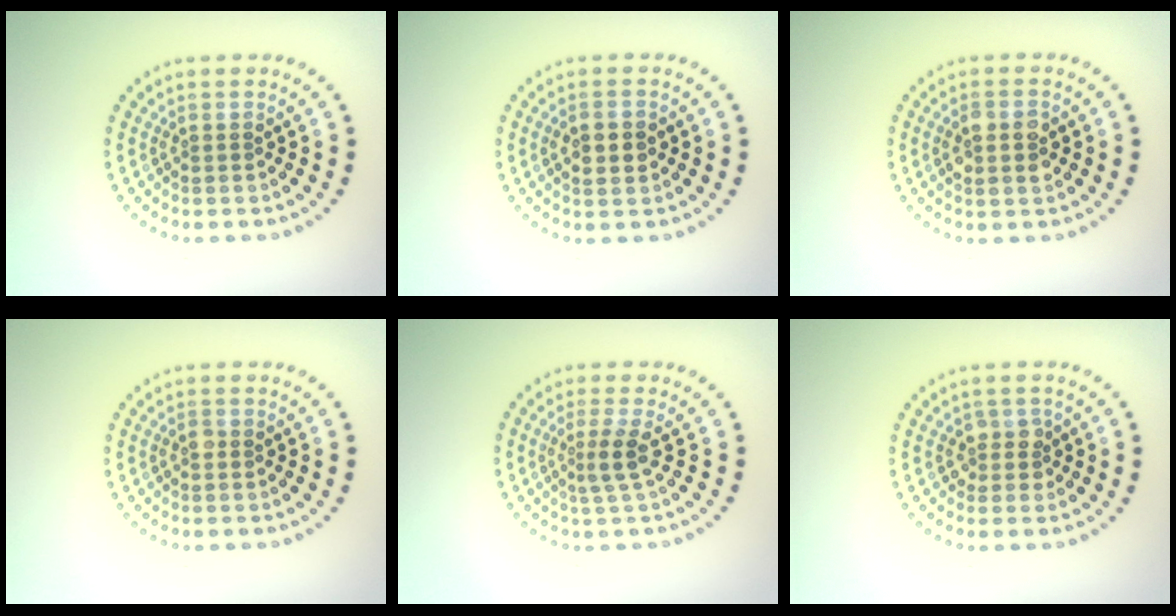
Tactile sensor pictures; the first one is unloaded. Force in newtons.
{"total": 2.4, "press": 2.4, "slide": 0.2}
{"total": 2.7, "press": 2.7, "slide": 0.3}
{"total": 0.6, "press": 0.5, "slide": 0.3}
{"total": 2.0, "press": 1.5, "slide": 1.3}
{"total": 1.6, "press": 1.4, "slide": 0.6}